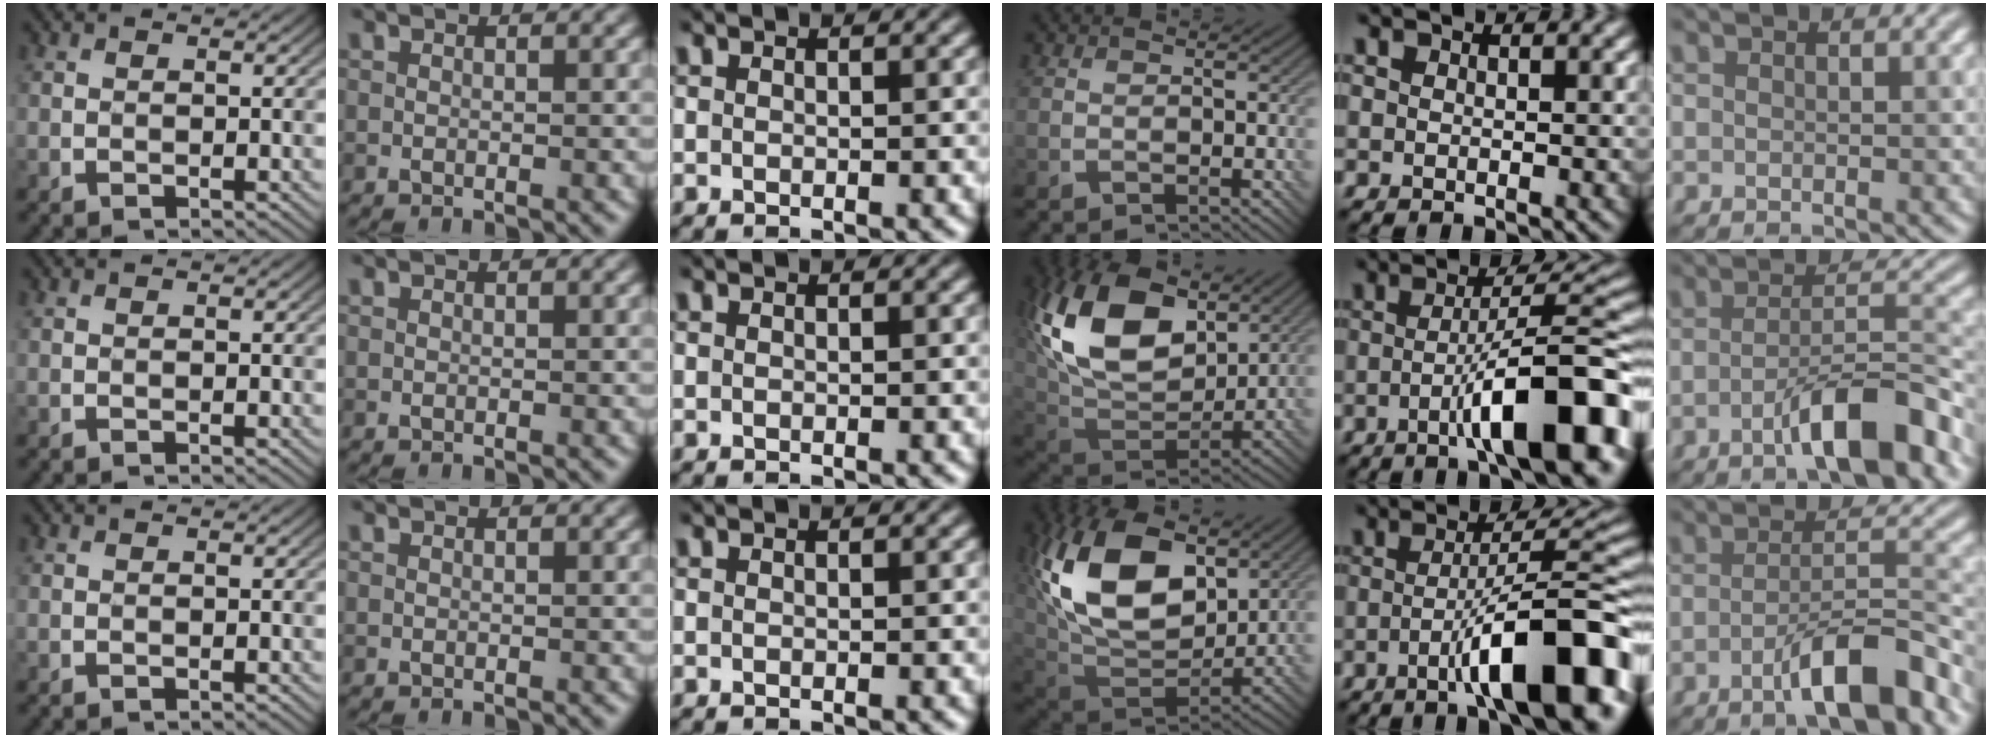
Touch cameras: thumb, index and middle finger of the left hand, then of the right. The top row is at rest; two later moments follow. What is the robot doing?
{"motion": "insert", "object": "bottle cap"}